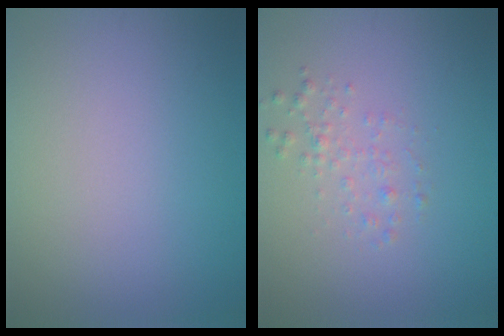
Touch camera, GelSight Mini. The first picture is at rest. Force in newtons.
{"total": 1.4, "press": 1.4, "slide": 0.0}